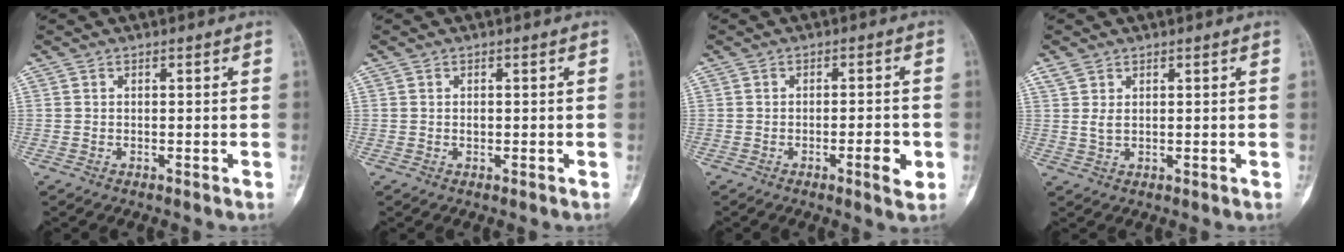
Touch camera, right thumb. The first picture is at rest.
{"total": 0.7, "force": [0.0, 0.5, 0.5], "torque": [-0.007, 0.001, 0.001]}
{"total": 4.6, "force": [-1.6, 1.1, 4.2], "torque": [-0.059, 0.003, -0.022]}
{"total": 2.5, "force": [1.2, 1.5, 1.6], "torque": [-0.036, 0.002, 0.033]}